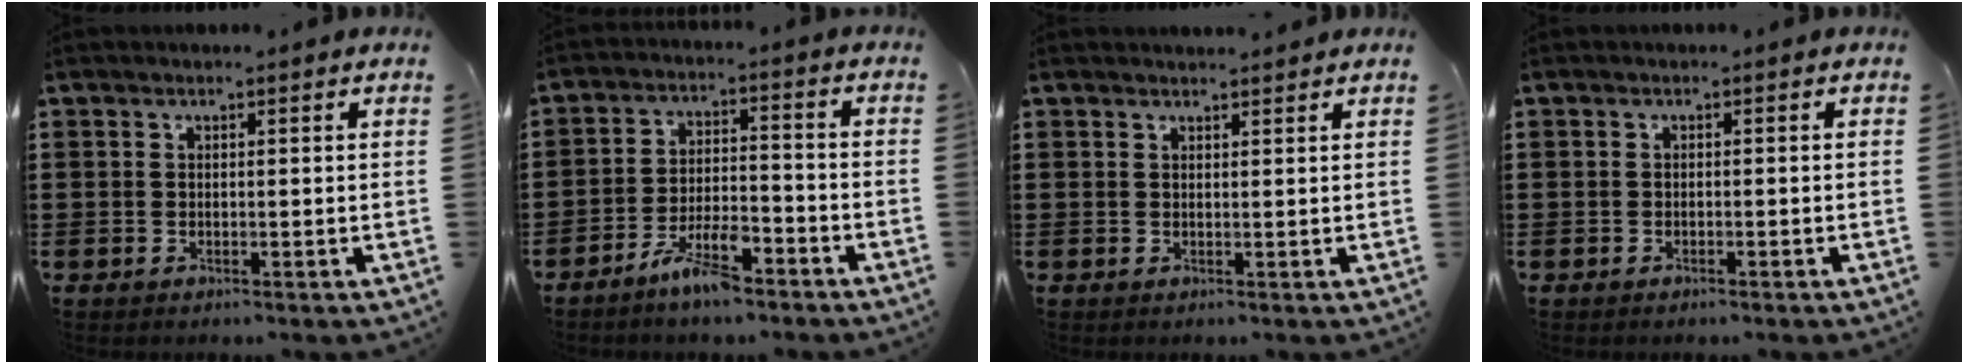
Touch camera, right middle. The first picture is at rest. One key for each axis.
{"total": 6.7, "fx": -4.9, "fy": 1.7, "fz": 4.2, "tx": -0.086, "ty": 0.005, "tz": -0.093}
{"total": 1.0, "fx": 1.0, "fy": 0.0, "fz": 0.2, "tx": 0.003, "ty": -0.005, "tz": 0.017}
{"total": 0.6, "fx": -0.5, "fy": 0.1, "fz": 0.2, "tx": -0.006, "ty": -0.002, "tz": -0.010}